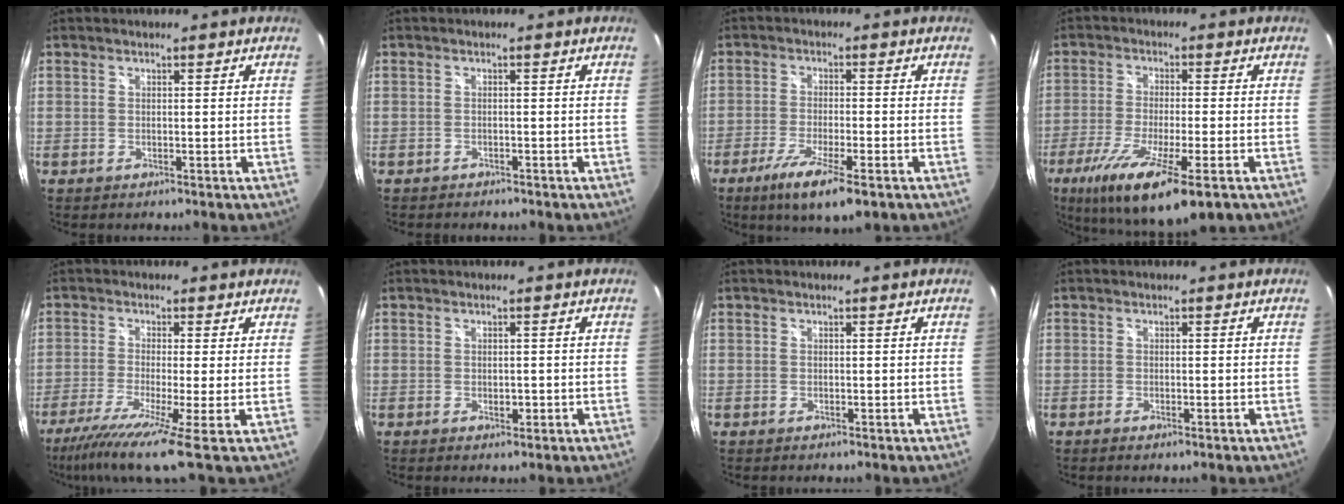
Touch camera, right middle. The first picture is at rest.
{"total": 1.6, "force": [-1.5, 0.7, 0.1], "torque": [-0.009, -0.003, -0.024]}
{"total": 9.4, "force": [-5.6, 1.5, 7.3], "torque": [-0.155, -0.034, -0.097]}
{"total": 15.9, "force": [-8.6, 3.0, 13.0], "torque": [-0.249, -0.055, -0.148]}
{"total": 9.1, "force": [-5.7, -1.1, 7.0], "torque": [-0.161, -0.040, -0.106]}
{"total": 1.4, "force": [-0.4, 1.0, 0.9], "torque": [-0.011, -0.002, -0.006]}
{"total": 0.0}
{"total": 0.8, "force": [-0.5, 0.1, 0.6], "torque": [-0.010, -0.002, -0.010]}